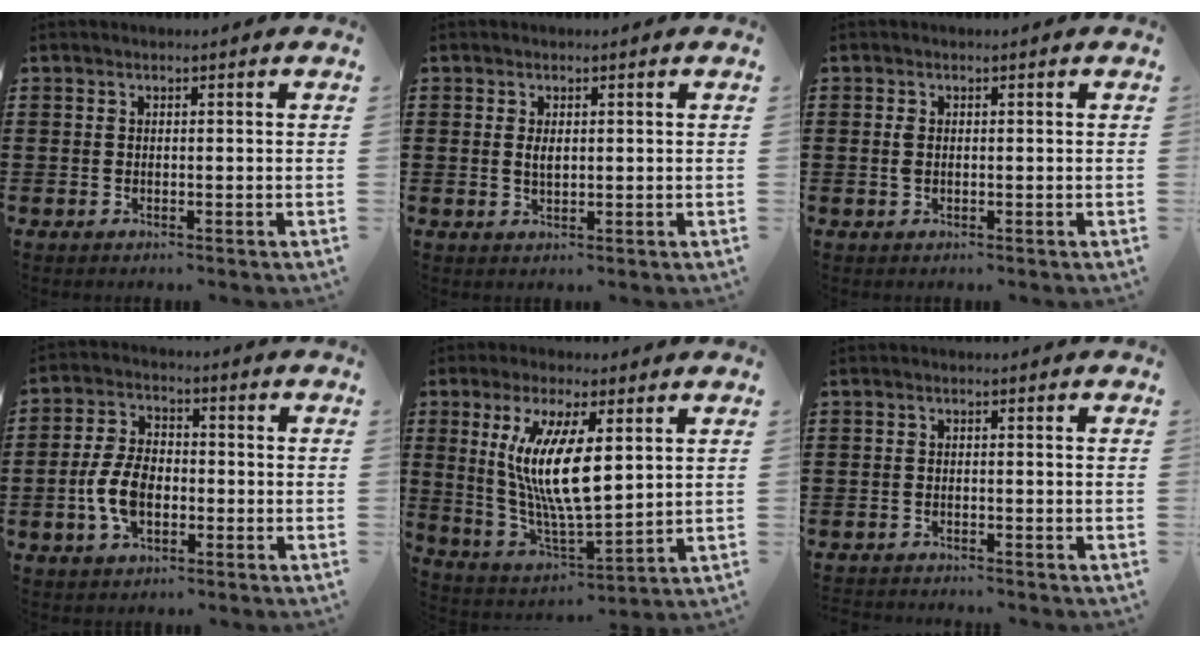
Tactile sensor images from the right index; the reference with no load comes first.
{"total": 1.8, "force": [0.5, 0.8, 1.5], "torque": [-0.033, 0.004, 0.007]}
{"total": 1.5, "force": [0.1, 0.8, 1.2], "torque": [-0.034, 0.002, -0.001]}
{"total": 7.4, "force": [-1.6, 4.6, 5.6], "torque": [-0.133, 0.005, -0.034]}
{"total": 11.7, "force": [2.6, 3.6, 10.8], "torque": [-0.228, -0.007, 0.045]}
{"total": 1.2, "force": [-1.1, 0.1, -0.2], "torque": [0.001, 0.003, -0.025]}